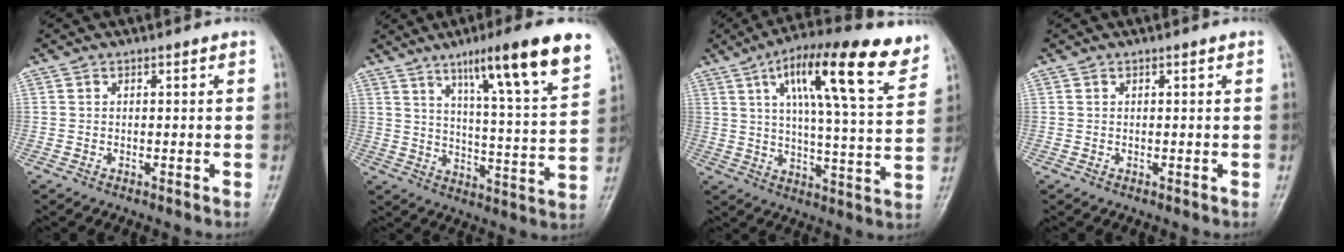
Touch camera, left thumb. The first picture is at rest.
{"total": 18.7, "force": [11.2, 2.1, 14.8], "torque": [-0.201, -0.048, 0.169]}
{"total": 20.1, "force": [10.7, 4.9, 16.3], "torque": [-0.222, -0.025, 0.162]}
{"total": 0.0}